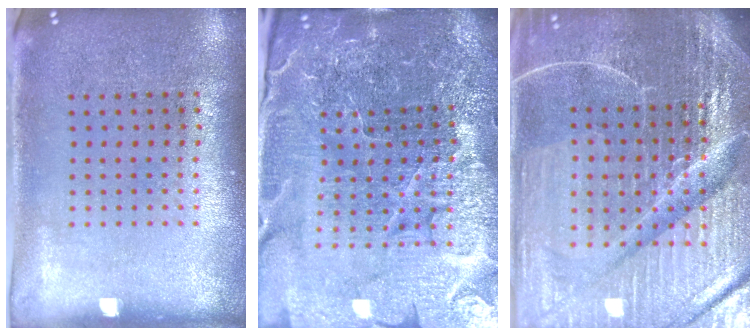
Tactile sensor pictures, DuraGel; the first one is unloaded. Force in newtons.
{"total": 5.8, "press": 5.3, "slide": 2.4}
{"total": 7.1, "press": 6.1, "slide": 3.5}